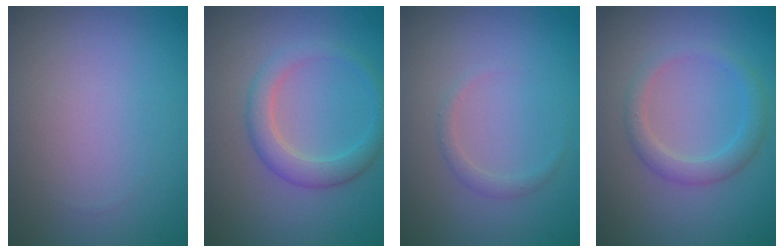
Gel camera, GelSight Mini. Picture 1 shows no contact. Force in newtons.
{"total": 3.0, "press": 3.0, "slide": 0.2}
{"total": 1.0, "press": 1.0, "slide": 0.1}
{"total": 2.3, "press": 2.3, "slide": 0.1}